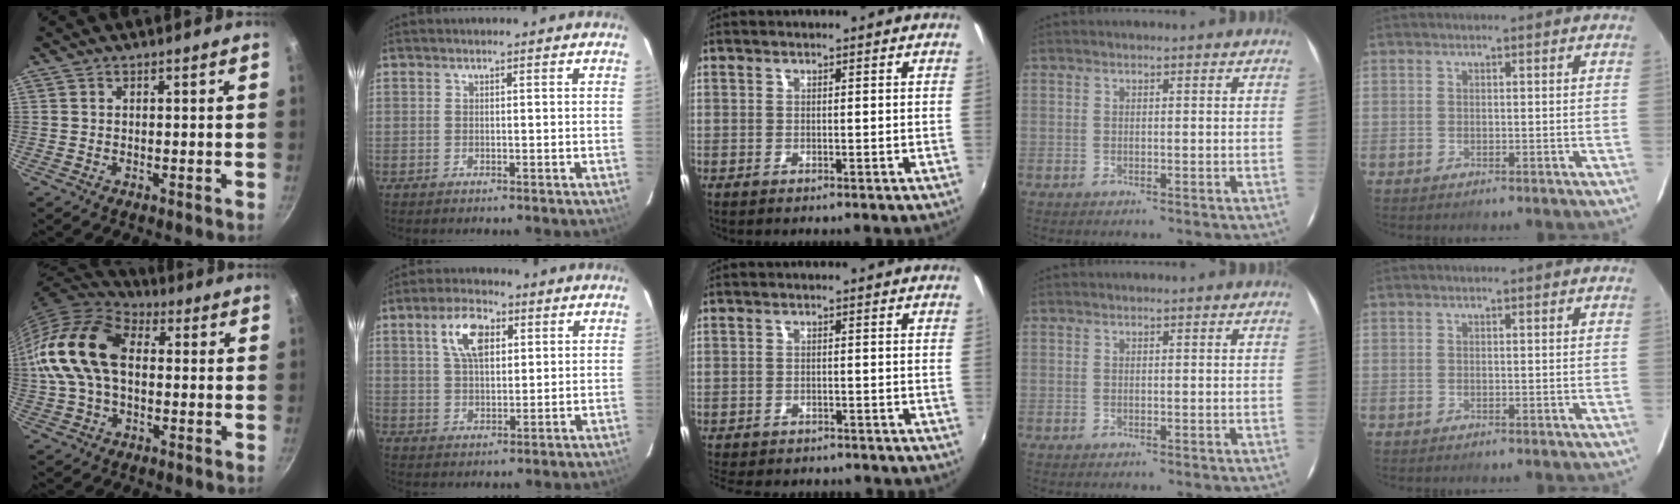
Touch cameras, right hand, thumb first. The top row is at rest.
{"thumb": {"total": 18.6, "force": [1.1, 12.2, 14.0], "torque": [-0.265, 0.037, 0.007]}, "index": {"total": 8.3, "force": [3.3, 4.1, 6.4], "torque": [-0.120, 0.020, 0.060]}, "middle": {"total": 9.5, "force": [-8.4, 2.8, 3.4], "torque": [-0.085, -0.020, -0.124]}}